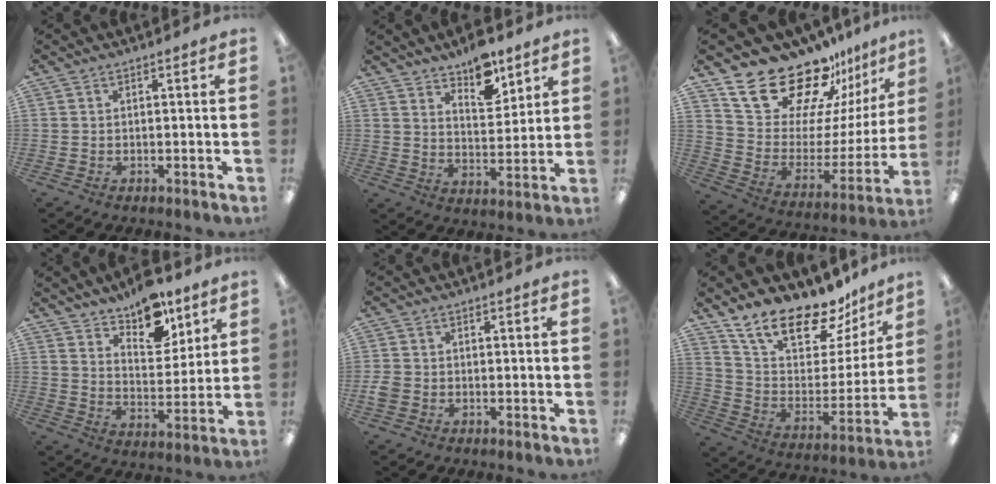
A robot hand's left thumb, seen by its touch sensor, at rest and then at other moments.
{"total": 9.9, "force": [7.9, 4.2, 4.3], "torque": [-0.051, -0.048, 0.139]}
{"total": 24.7, "force": [20.0, 10.3, 10.2], "torque": [-0.165, -0.143, 0.357]}
{"total": 11.8, "force": [9.4, 5.5, 4.6], "torque": [-0.058, -0.060, 0.170]}
{"total": 2.8, "force": [-0.8, 2.4, 1.2], "torque": [-0.009, 0.005, -0.017]}
{"total": 20.0, "force": [16.1, 7.9, 8.9], "torque": [-0.152, -0.115, 0.284]}